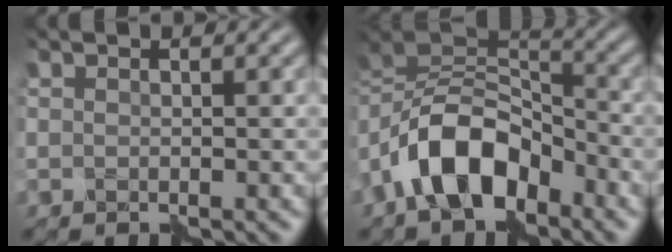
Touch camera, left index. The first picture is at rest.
{"total": 9.3, "force": [-5.5, 4.8, 5.7], "torque": [-0.104, 0.016, -0.119]}